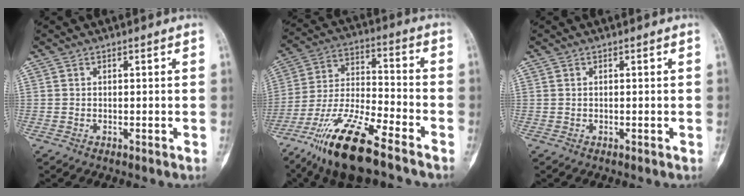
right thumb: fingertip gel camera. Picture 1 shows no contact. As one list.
[{"total": 17.9, "force": [-12.1, 4.4, 12.4], "torque": [-0.247, 0.055, -0.221]}, {"total": 0.0}]